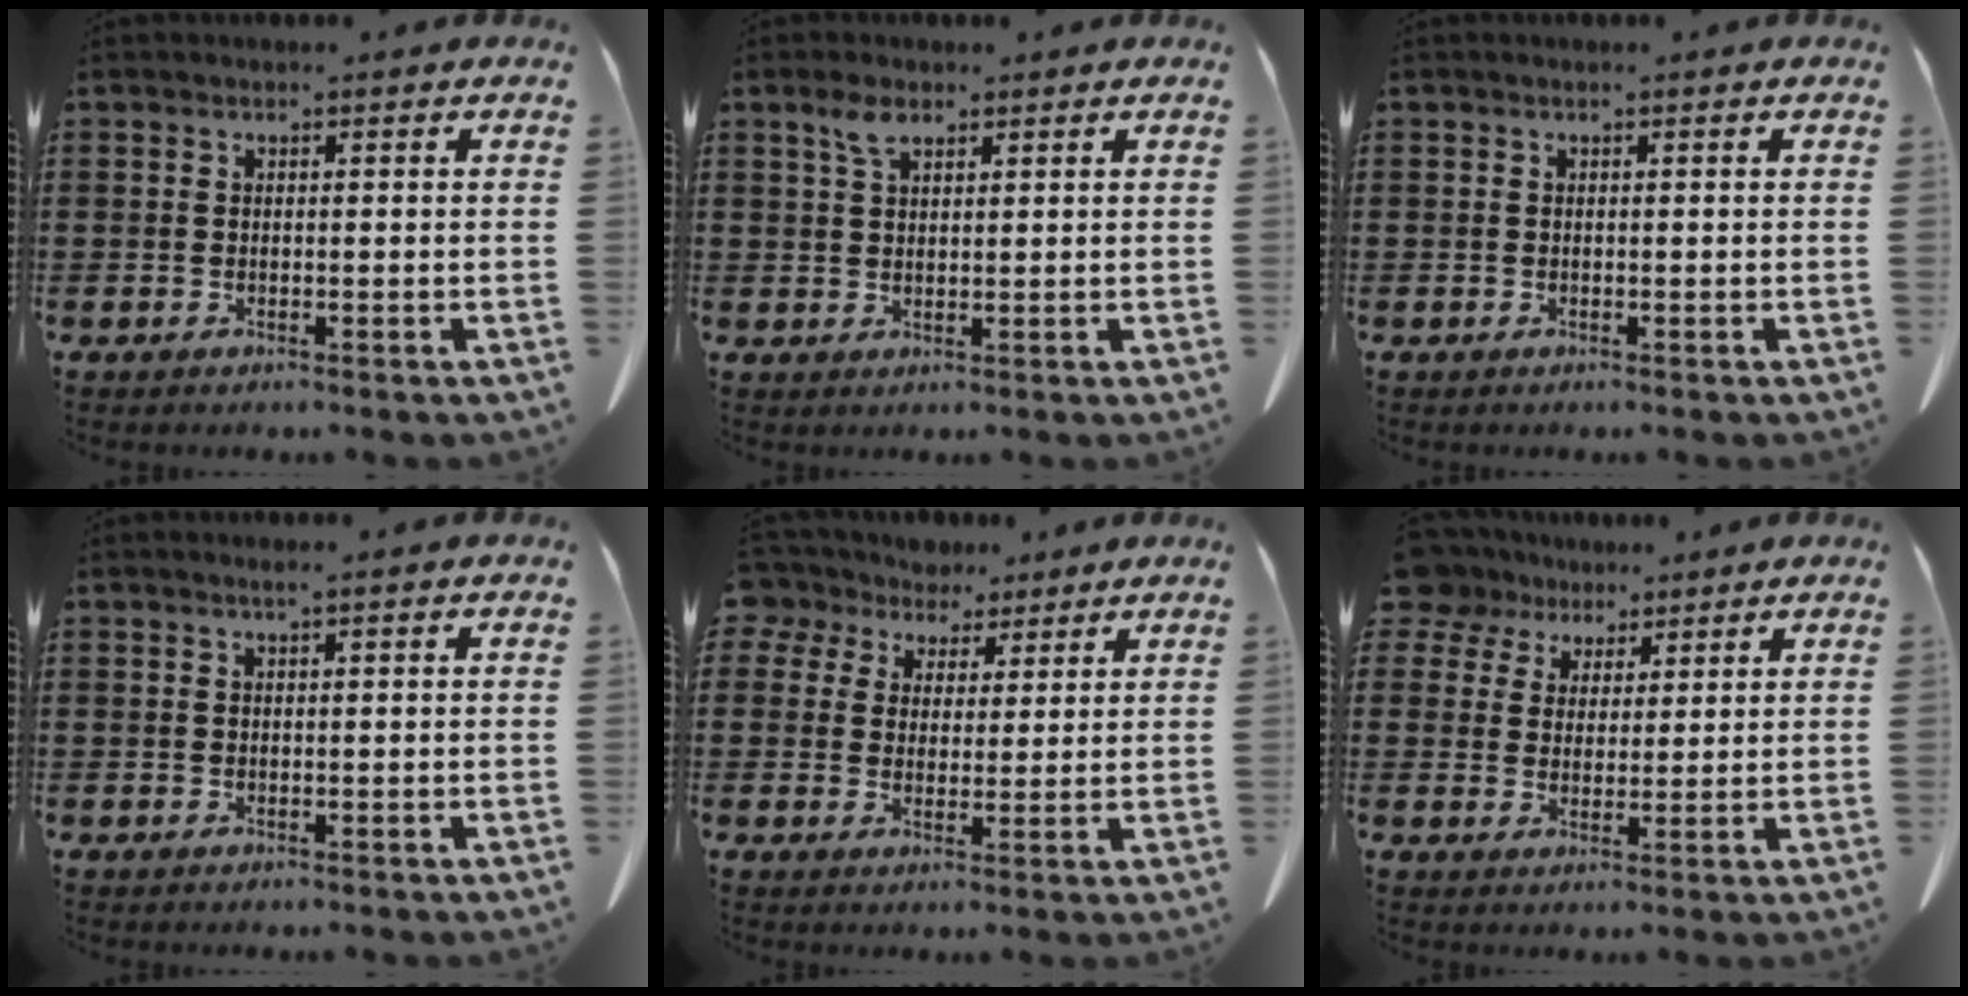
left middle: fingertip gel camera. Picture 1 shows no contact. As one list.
[{"total": 3.1, "force": [1.9, 1.2, 2.1], "torque": [-0.049, 0.003, 0.035]}, {"total": 0.0}, {"total": 0.8, "force": [0.4, -0.1, 0.6], "torque": [-0.011, -0.003, 0.009]}, {"total": 4.7, "force": [3.5, 3.1, 0.4], "torque": [-0.036, -0.008, 0.064]}, {"total": 5.8, "force": [4.4, 3.7, 1.1], "torque": [-0.043, -0.007, 0.082]}]